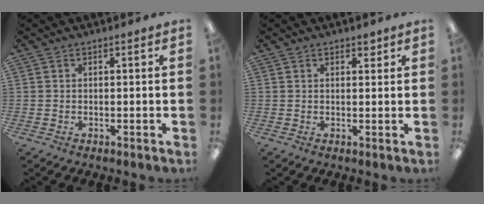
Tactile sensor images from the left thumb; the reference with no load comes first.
{"total": 1.9, "force": [1.3, 1.0, 0.9], "torque": [-0.002, -0.003, 0.019]}